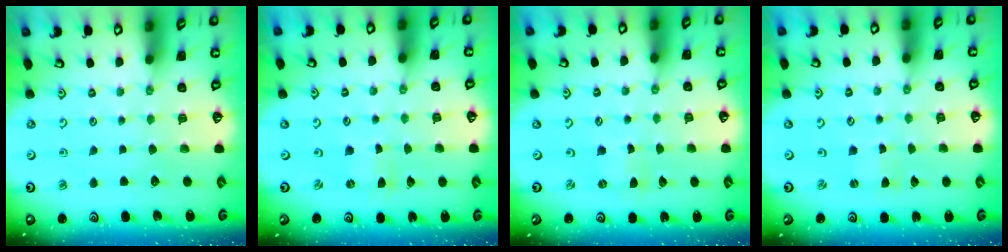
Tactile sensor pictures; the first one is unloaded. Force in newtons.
{"total": 0.0}
{"total": 0.0}
{"total": 0.0}